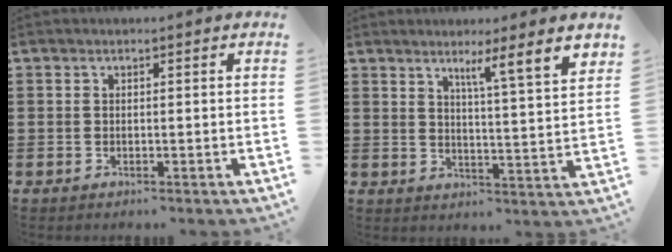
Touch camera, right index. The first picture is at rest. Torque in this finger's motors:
{"motor_torque": [0.24, 0.17, 0.23, 0.04]}